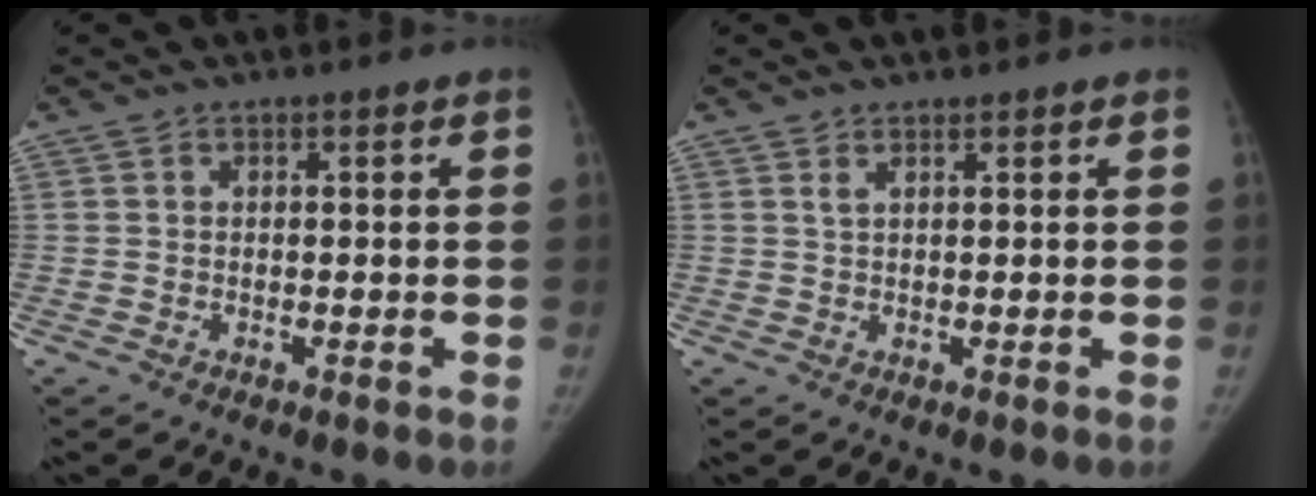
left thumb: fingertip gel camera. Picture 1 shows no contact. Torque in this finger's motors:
{"motor_torque": [-0.10, -0.21, 0.13, -0.07, 0.03]}